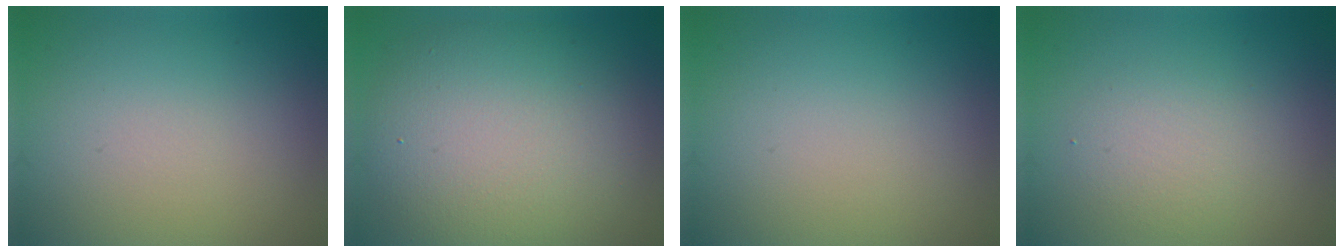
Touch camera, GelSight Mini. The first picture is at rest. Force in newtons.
{"total": 10.4, "press": 10.4, "slide": 0.6}
{"total": 0.0}
{"total": 2.5, "press": 2.5, "slide": 0.1}